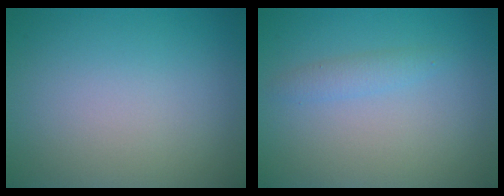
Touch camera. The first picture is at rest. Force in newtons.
{"total": 1.3, "press": 1.3, "slide": 0.1}